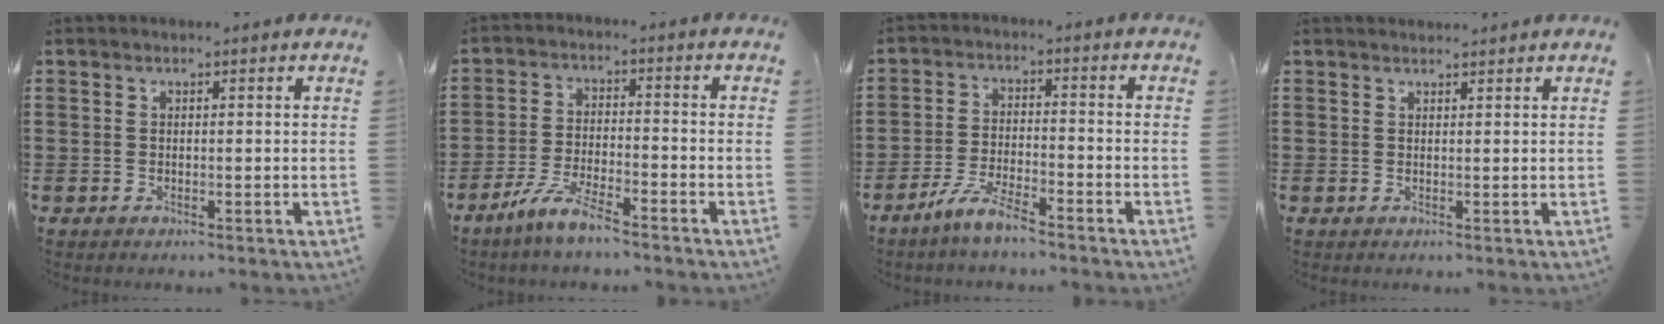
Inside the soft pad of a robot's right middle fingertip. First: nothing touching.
{"total": 5.9, "force": [-4.8, 0.6, 3.4], "torque": [-0.081, -0.010, -0.094]}
{"total": 5.4, "force": [-4.5, 0.4, 2.9], "torque": [-0.068, -0.008, -0.088]}
{"total": 1.2, "force": [1.2, 0.1, 0.1], "torque": [0.003, -0.003, 0.022]}